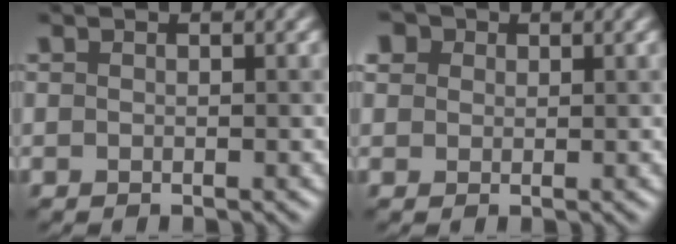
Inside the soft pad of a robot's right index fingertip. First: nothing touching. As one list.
[{"total": 2.2, "force": [1.6, 1.5, 0.6], "torque": [-0.015, 0.015, 0.019]}]